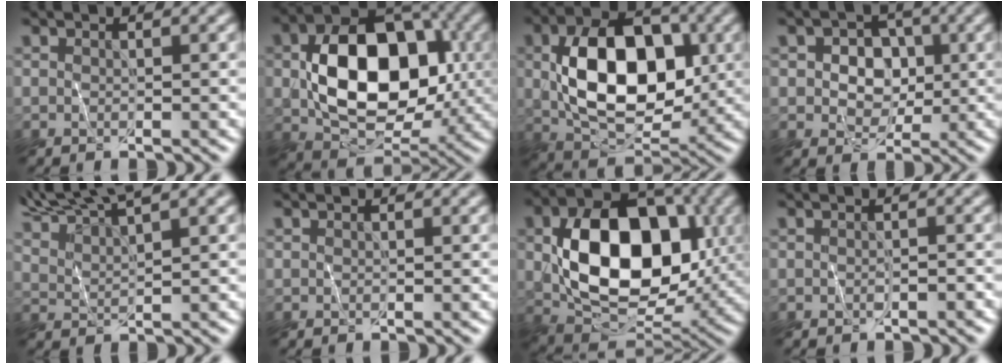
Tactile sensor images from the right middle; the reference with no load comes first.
{"total": 10.7, "force": [0.1, 7.2, 7.9], "torque": [-0.125, 0.011, 0.003]}
{"total": 9.6, "force": [0.5, 6.1, 7.4], "torque": [-0.125, 0.002, 0.011]}
{"total": 4.6, "force": [0.4, 3.8, 2.5], "torque": [-0.025, 0.011, -0.005]}
{"total": 6.2, "force": [5.9, 0.2, 2.1], "torque": [-0.049, 0.021, 0.096]}
{"total": 0.0}
{"total": 11.3, "force": [1.2, 7.6, 8.2], "torque": [-0.130, -0.001, 0.026]}
{"total": 2.0, "force": [-1.1, 0.8, 1.5], "torque": [-0.022, -0.006, -0.020]}